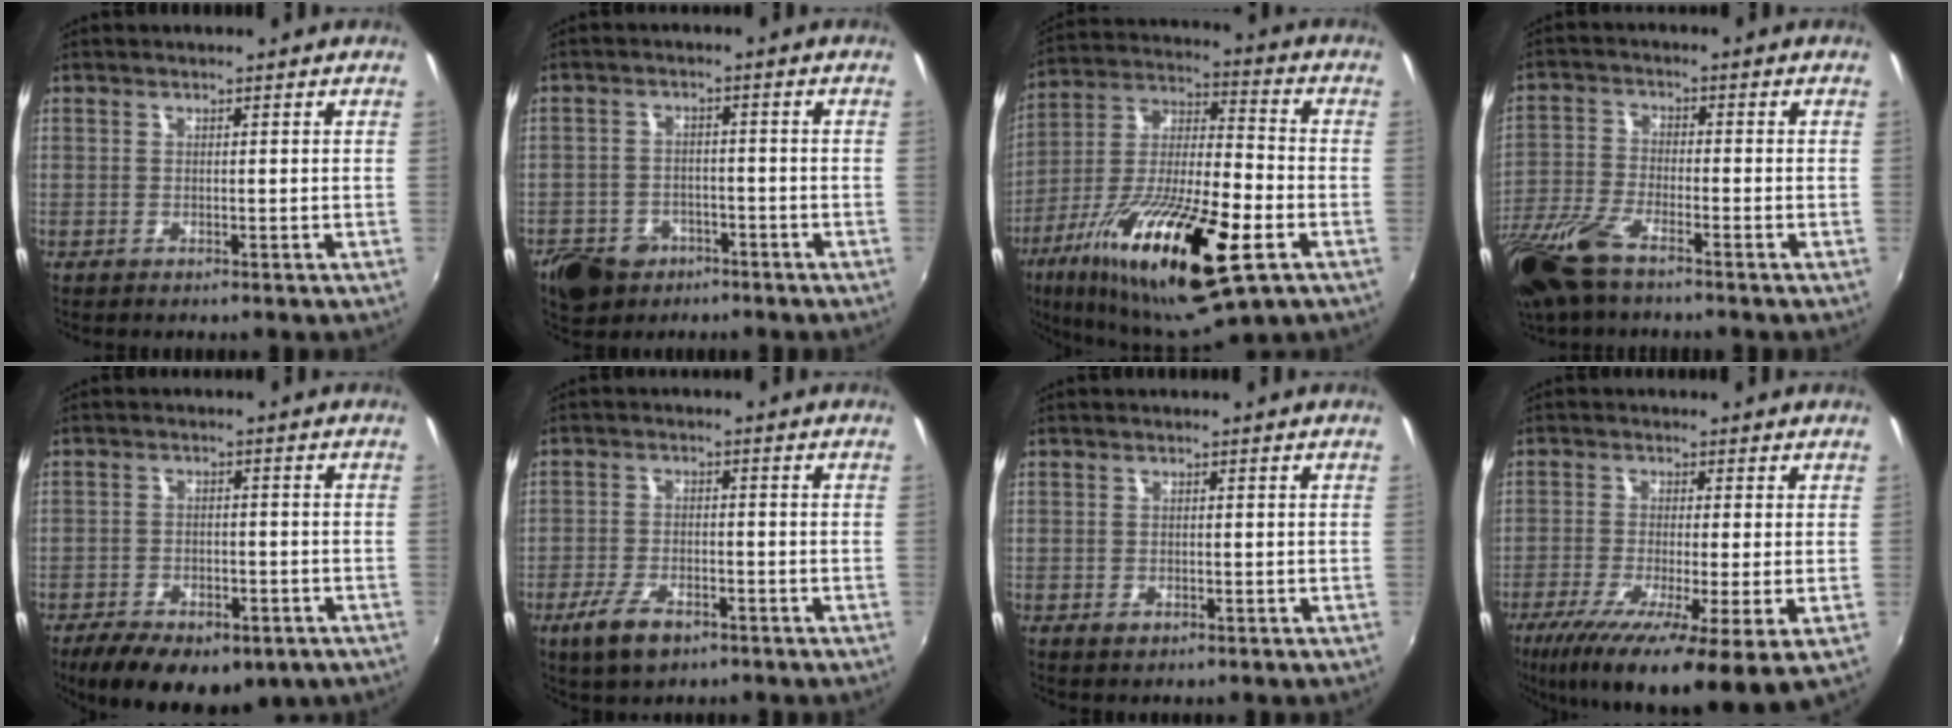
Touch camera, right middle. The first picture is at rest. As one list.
[{"total": 9.6, "force": [-5.7, 6.9, 3.5], "torque": [-0.105, 0.003, -0.083]}, {"total": 25.5, "force": [-11.7, 6.7, 21.6], "torque": [-0.397, -0.052, -0.208]}, {"total": 11.8, "force": [-8.2, 3.6, 7.7], "torque": [-0.184, -0.031, -0.169]}, {"total": 15.6, "force": [-10.2, 7.5, 9.1], "torque": [-0.189, -0.028, -0.140]}, {"total": 7.3, "force": [-4.5, 3.3, 4.7], "torque": [-0.118, -0.015, -0.079]}, {"total": 1.3, "force": [-0.6, 0.9, 0.7], "torque": [-0.013, -0.005, -0.010]}, {"total": 13.9, "force": [-6.0, 1.7, 12.4], "torque": [-0.239, -0.054, -0.103]}]